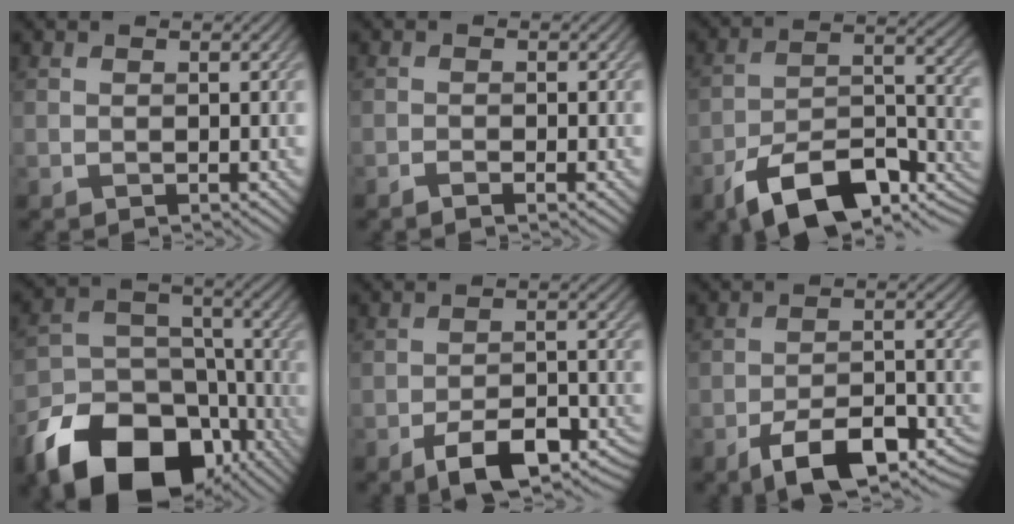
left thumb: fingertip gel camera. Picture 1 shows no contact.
{"total": 1.1, "force": [-0.8, 0.1, 0.8], "torque": [-0.016, 0.000, -0.017]}
{"total": 13.7, "force": [-9.1, 5.2, 8.9], "torque": [-0.159, -0.015, -0.165]}
{"total": 18.3, "force": [-11.0, 11.4, 9.1], "torque": [-0.196, -0.048, -0.180]}
{"total": 8.2, "force": [-5.0, 3.4, 5.6], "torque": [-0.085, 0.000, -0.079]}
{"total": 9.9, "force": [-6.1, 4.0, 6.7], "torque": [-0.106, -0.005, -0.100]}